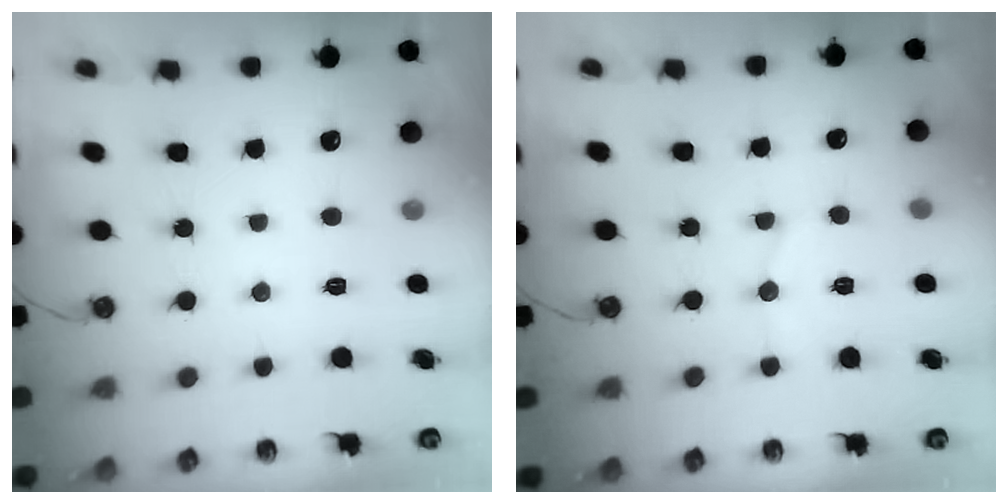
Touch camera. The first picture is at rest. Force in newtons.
{"total": 7.0, "press": 7.0, "slide": 0.2}